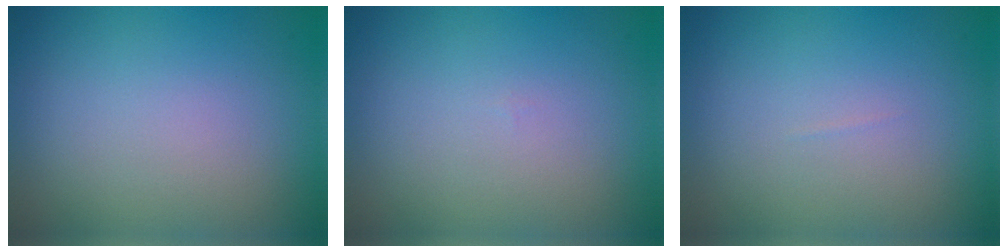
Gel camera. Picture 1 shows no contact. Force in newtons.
{"total": 0.0}
{"total": 0.0}